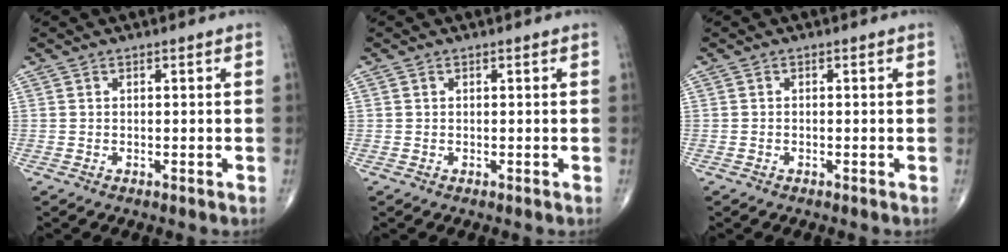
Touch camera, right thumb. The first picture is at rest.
{"total": 0.0}
{"total": 0.0}